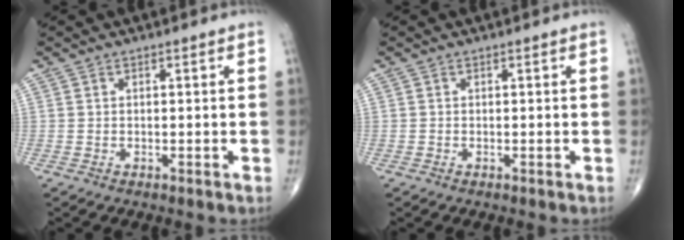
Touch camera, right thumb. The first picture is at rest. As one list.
[{"total": 0.0}]